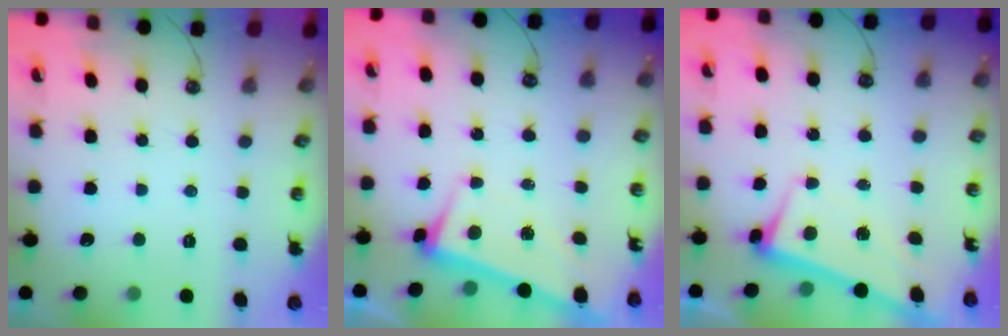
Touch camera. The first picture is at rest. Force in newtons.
{"total": 3.2, "press": 3.0, "slide": 1.0}
{"total": 2.6, "press": 2.5, "slide": 0.6}